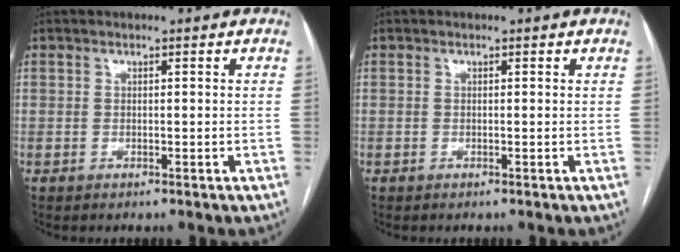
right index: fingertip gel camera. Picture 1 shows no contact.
{"total": 0.0}